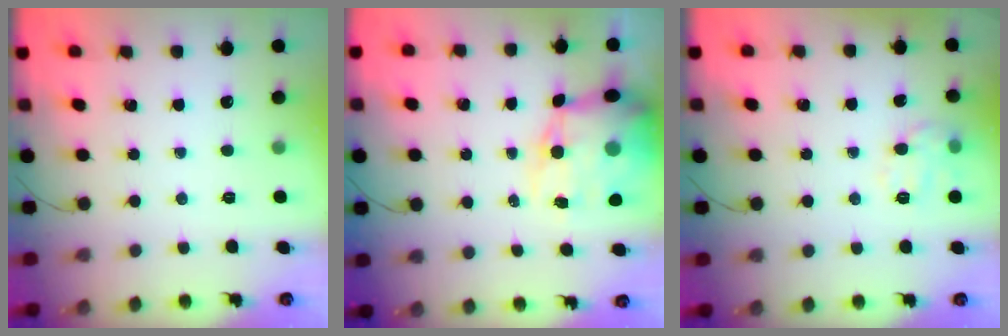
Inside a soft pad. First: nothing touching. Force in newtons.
{"total": 16.6, "press": 16.2, "slide": 3.6}
{"total": 10.3, "press": 10.3, "slide": 0.3}